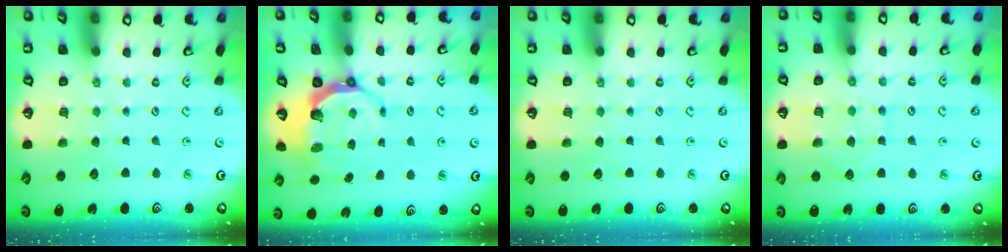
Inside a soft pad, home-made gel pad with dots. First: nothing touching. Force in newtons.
{"total": 7.0, "press": 5.9, "slide": 3.8}
{"total": 0.0}
{"total": 5.4, "press": 5.4, "slide": 0.7}